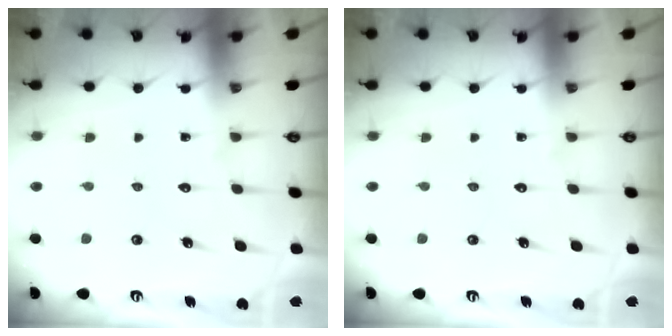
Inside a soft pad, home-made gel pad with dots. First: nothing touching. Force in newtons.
{"total": 0.0}